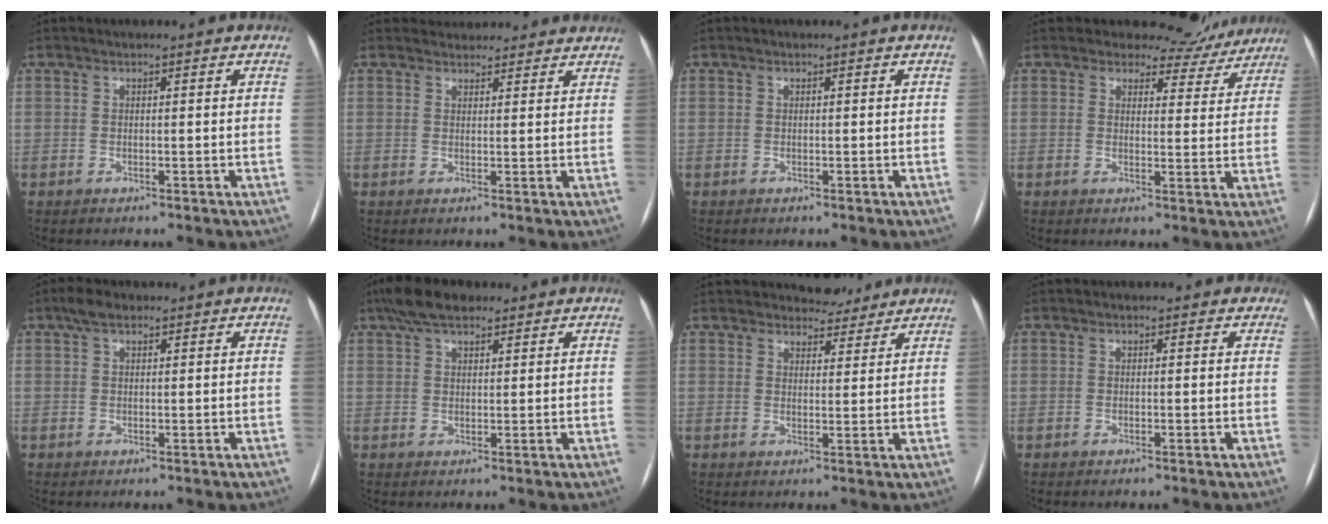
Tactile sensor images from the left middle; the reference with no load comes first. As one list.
[{"total": 8.4, "force": [7.8, 3.1, 1.0], "torque": [0.011, 0.022, 0.076]}, {"total": 0.0}, {"total": 8.2, "force": [7.5, 3.3, 0.0], "torque": [0.025, -0.011, 0.068]}, {"total": 2.5, "force": [1.7, 1.1, 1.6], "torque": [-0.036, 0.016, 0.031]}, {"total": 7.9, "force": [6.0, 3.0, 4.2], "torque": [-0.080, 0.030, 0.106]}, {"total": 5.2, "force": [4.9, 1.9, 0.4], "torque": [0.001, 0.002, 0.060]}, {"total": 1.8, "force": [1.4, 1.2, 0.1], "torque": [0.013, 0.002, 0.002]}]